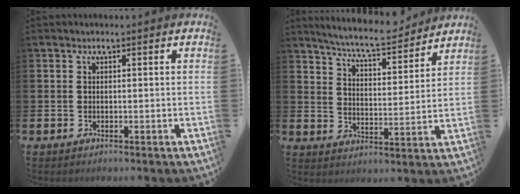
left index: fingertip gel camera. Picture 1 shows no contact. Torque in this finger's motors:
{"motor_torque": [1.05, -1.09, 0.45, 0.11]}